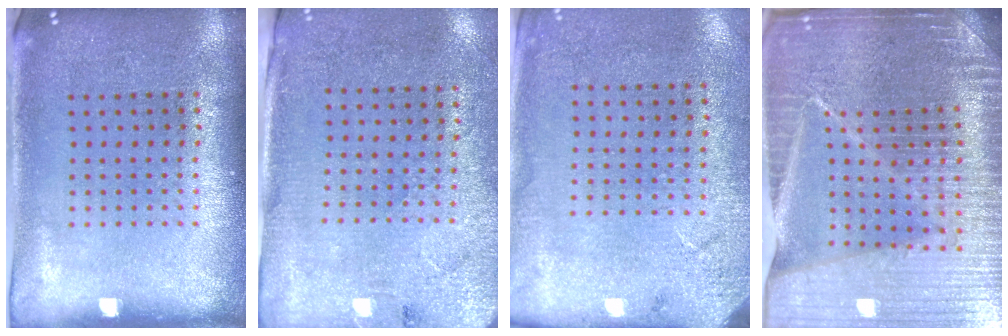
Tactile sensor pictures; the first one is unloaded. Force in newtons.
{"total": 2.7, "press": 2.3, "slide": 1.4}
{"total": 2.6, "press": 2.2, "slide": 1.3}
{"total": 5.7, "press": 5.1, "slide": 2.4}